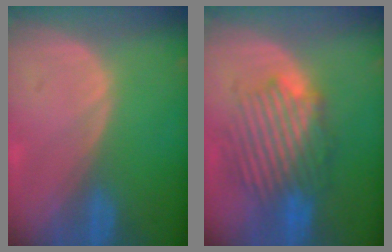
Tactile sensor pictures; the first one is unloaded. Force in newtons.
{"total": 8.7, "press": 8.6, "slide": 1.6}